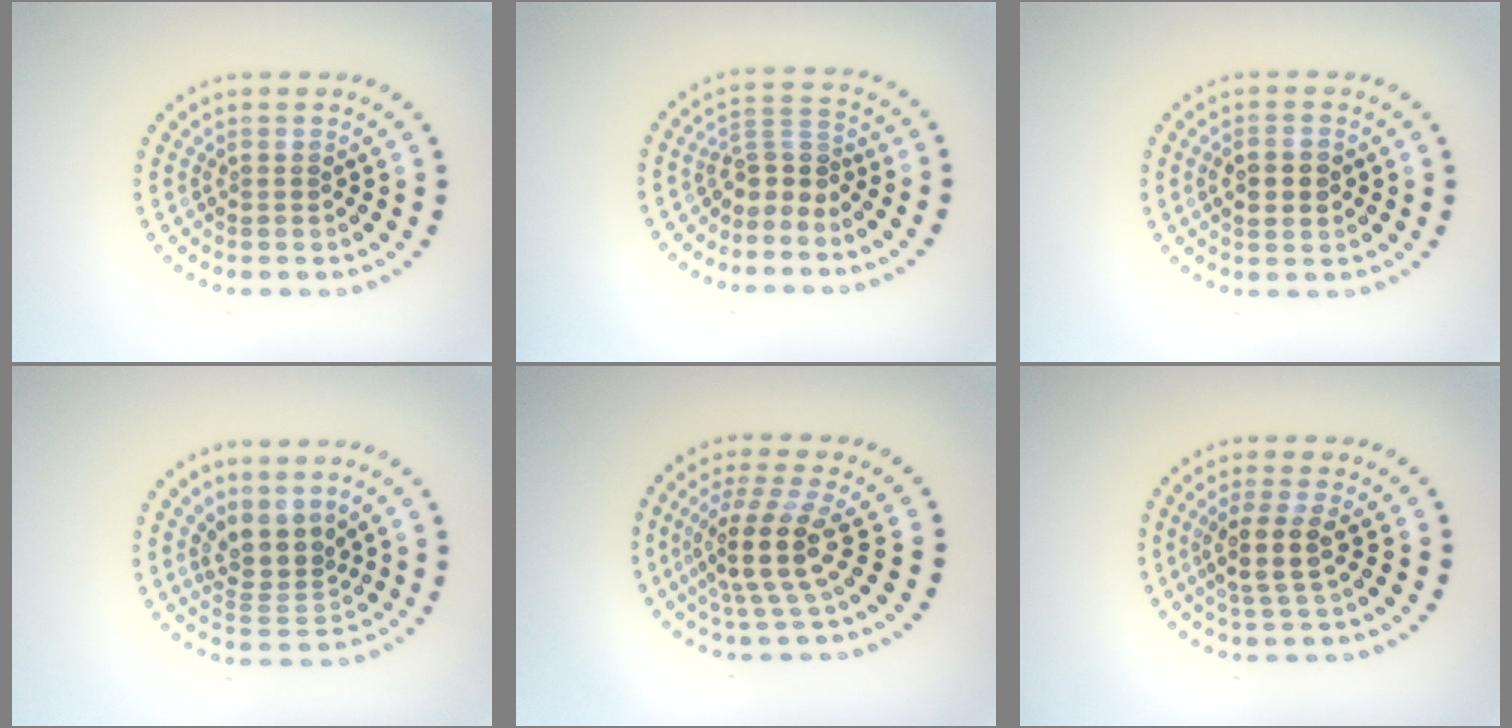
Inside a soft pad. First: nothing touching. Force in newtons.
{"total": 2.7, "press": 1.9, "slide": 2.0}
{"total": 2.4, "press": 2.4, "slide": 0.1}
{"total": 3.5, "press": 2.5, "slide": 2.4}
{"total": 4.5, "press": 3.4, "slide": 3.0}
{"total": 3.1, "press": 2.6, "slide": 1.7}